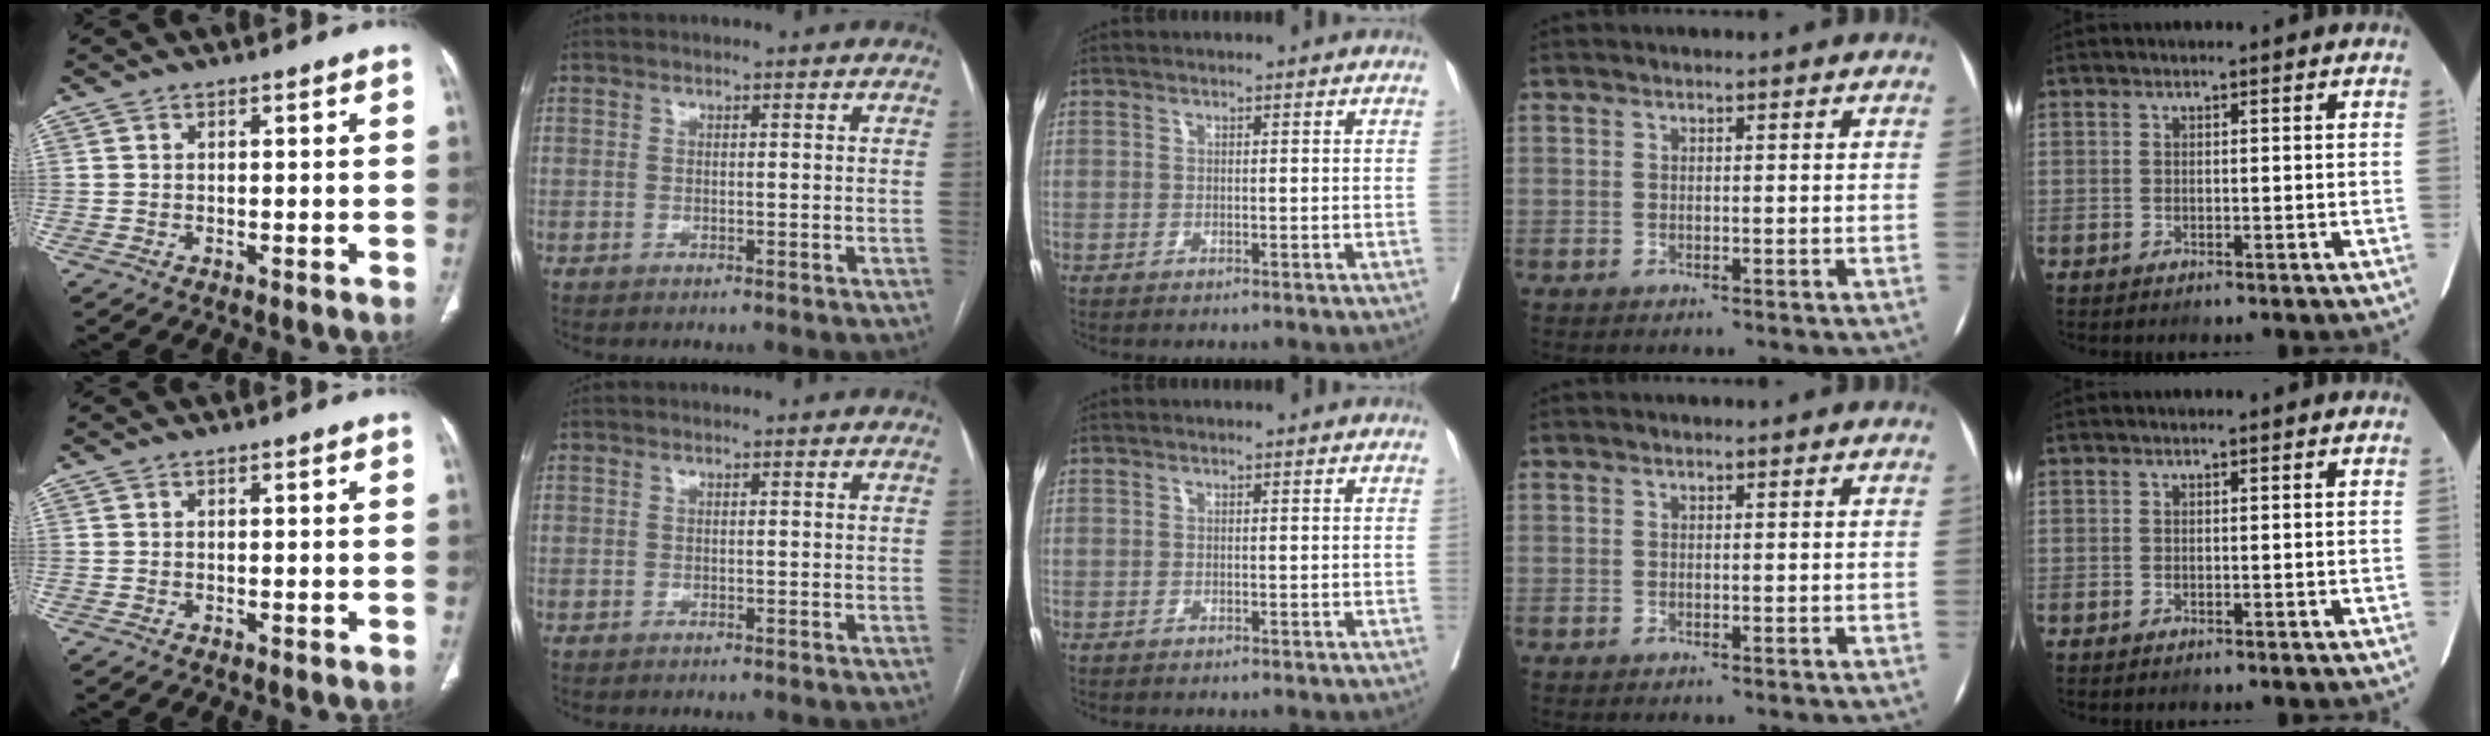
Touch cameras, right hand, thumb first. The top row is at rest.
{}